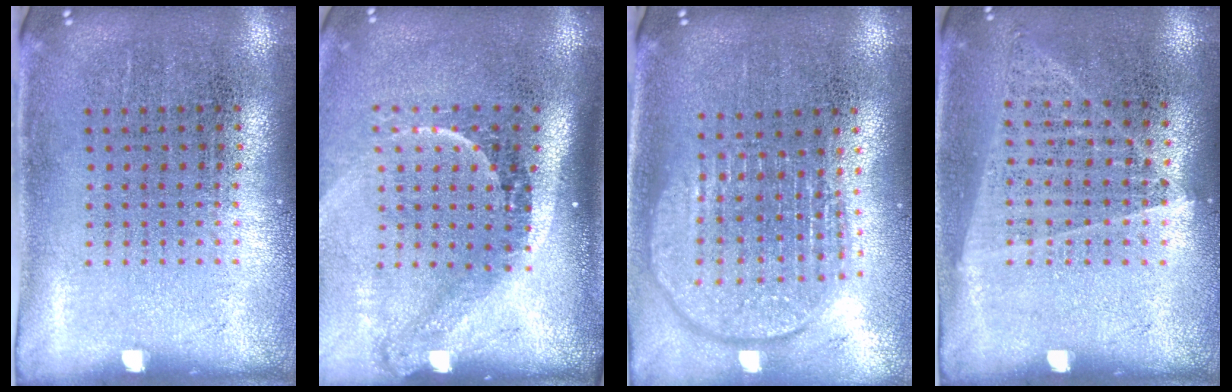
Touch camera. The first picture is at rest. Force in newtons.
{"total": 2.2, "press": 1.4, "slide": 1.7}
{"total": 1.9, "press": 1.6, "slide": 1.0}
{"total": 1.0, "press": 1.0, "slide": 0.1}